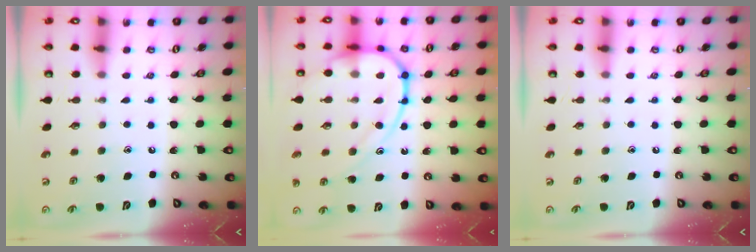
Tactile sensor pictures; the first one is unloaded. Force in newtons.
{"total": 15.8, "press": 15.7, "slide": 1.5}
{"total": 0.0}